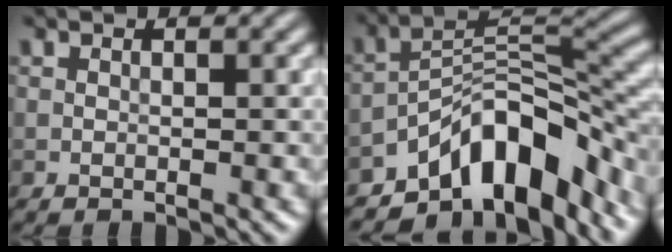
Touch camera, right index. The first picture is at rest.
{"total": 10.7, "force": [-7.1, 4.2, 6.8], "torque": [-0.084, 0.009, -0.132]}